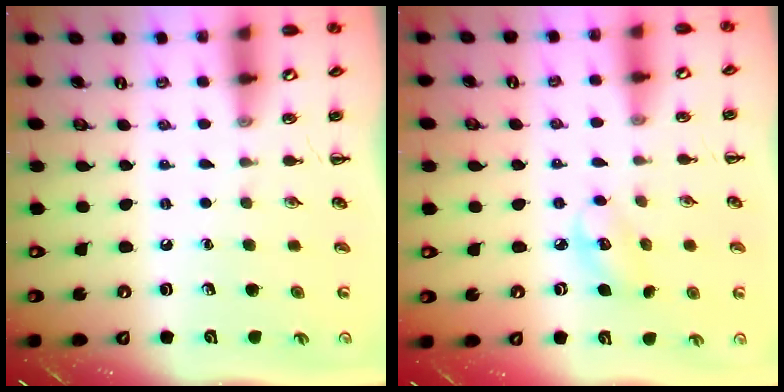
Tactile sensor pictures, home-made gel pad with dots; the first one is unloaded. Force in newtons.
{"total": 5.3, "press": 5.2, "slide": 0.9}